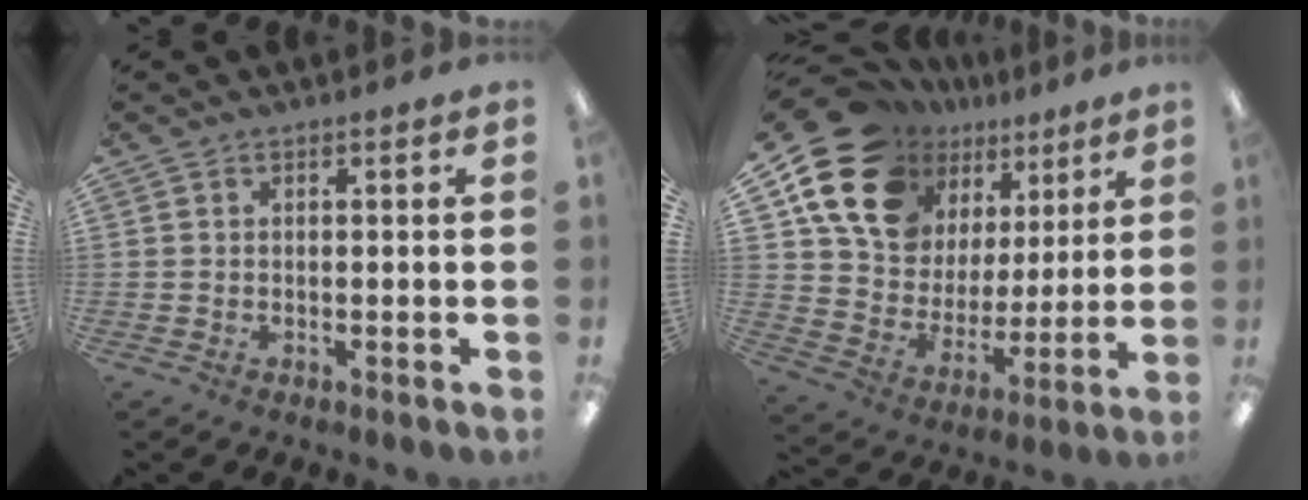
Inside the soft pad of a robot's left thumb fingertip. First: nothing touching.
{"total": 20.6, "force": [13.0, 14.0, 7.8], "torque": [-0.148, -0.075, 0.256]}